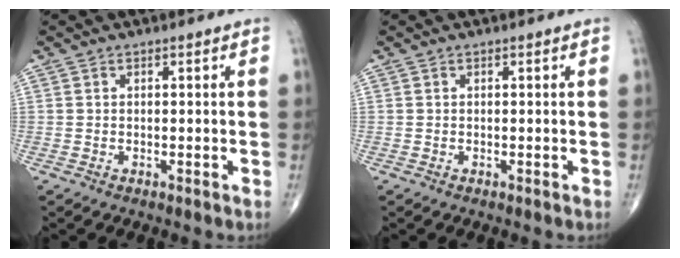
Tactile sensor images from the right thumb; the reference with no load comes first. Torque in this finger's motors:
{"motor_torque": [0.09, 0.01, 0.18, 0.07, -0.02]}